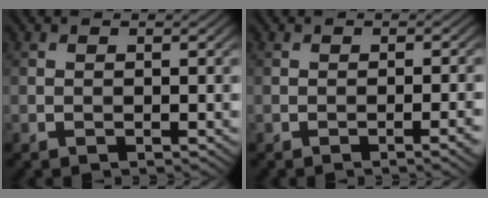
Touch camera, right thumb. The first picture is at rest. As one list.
[{"total": 2.4, "force": [-0.9, 0.4, 2.2], "torque": [-0.029, 0.005, -0.017]}]